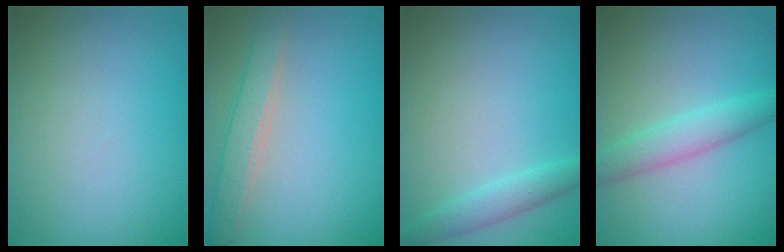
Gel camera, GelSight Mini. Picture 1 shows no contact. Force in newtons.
{"total": 2.6, "press": 2.6, "slide": 0.2}
{"total": 1.8, "press": 1.8, "slide": 0.2}
{"total": 2.8, "press": 2.8, "slide": 0.2}